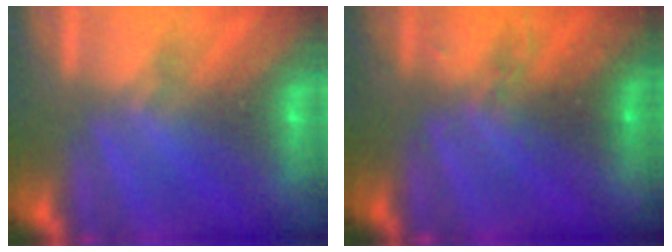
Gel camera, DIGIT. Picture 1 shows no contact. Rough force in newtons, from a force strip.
{"total": 2.9}